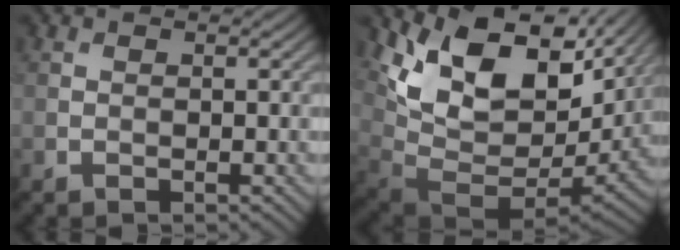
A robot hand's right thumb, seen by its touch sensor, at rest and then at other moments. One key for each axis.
{"total": 17.4, "fx": 6.6, "fy": 10.6, "fz": 12.2, "tx": -0.224, "ty": -0.009, "tz": 0.146}